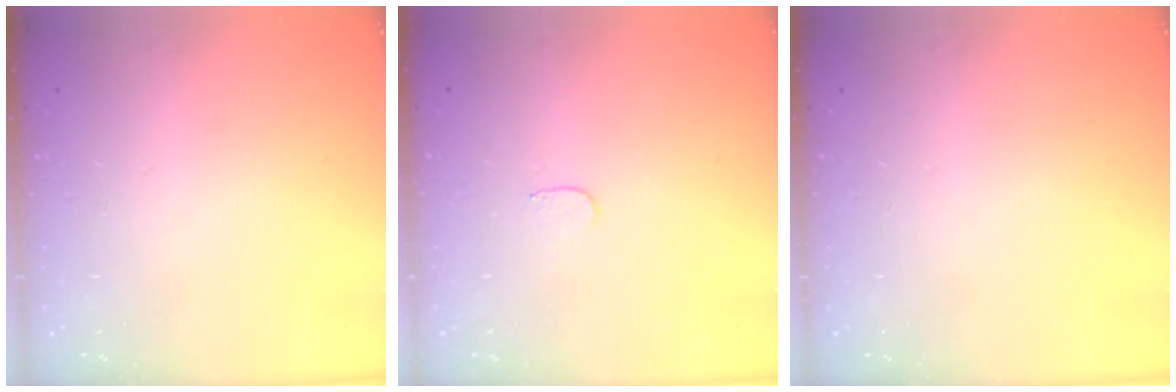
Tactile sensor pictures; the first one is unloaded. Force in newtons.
{"total": 3.4, "press": 3.4, "slide": 0.2}
{"total": 0.0}